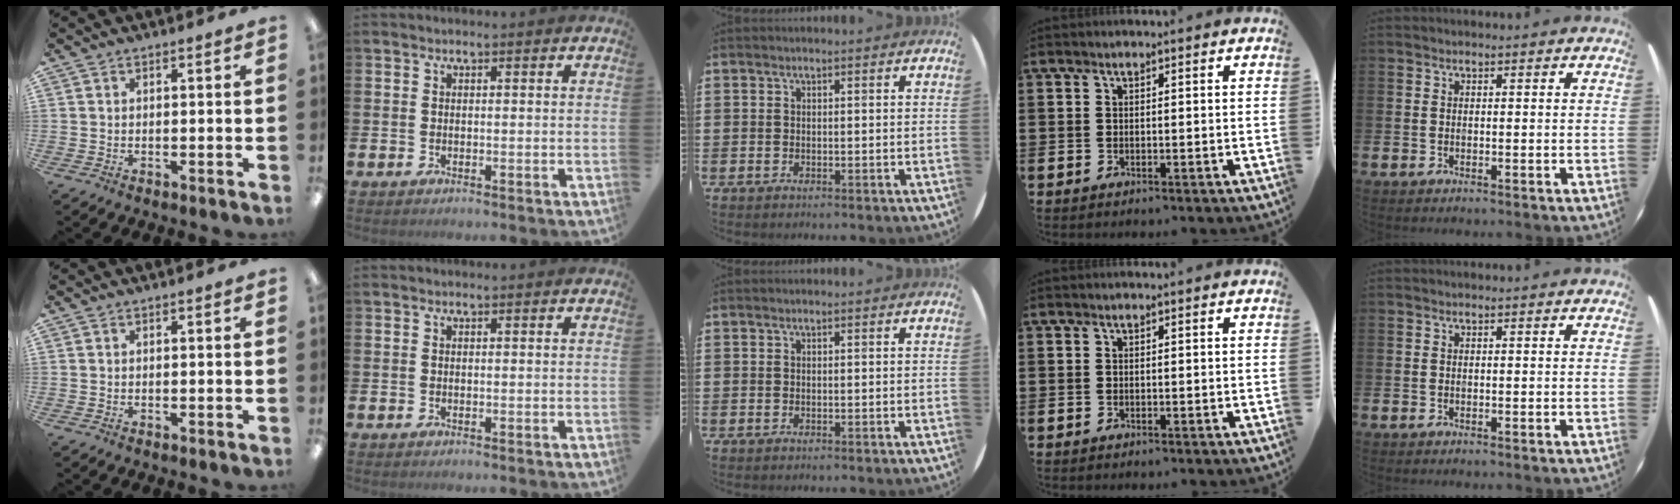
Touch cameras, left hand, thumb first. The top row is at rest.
{}